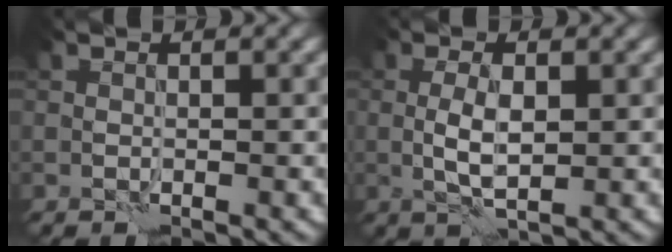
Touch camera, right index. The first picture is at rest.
{"total": 2.8, "force": [0.1, 1.0, 2.6], "torque": [-0.055, -0.001, 0.003]}